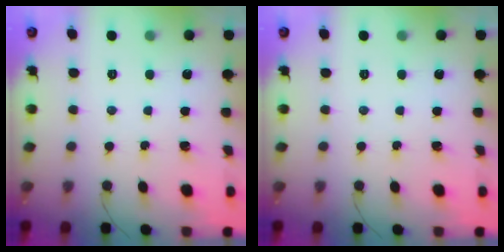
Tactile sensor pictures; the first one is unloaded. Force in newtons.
{"total": 0.0}